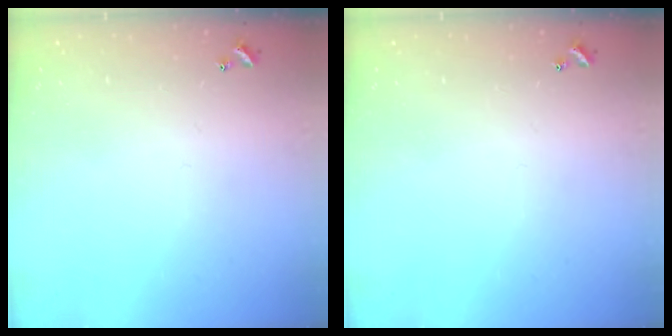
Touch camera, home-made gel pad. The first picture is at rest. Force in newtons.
{"total": 0.0}